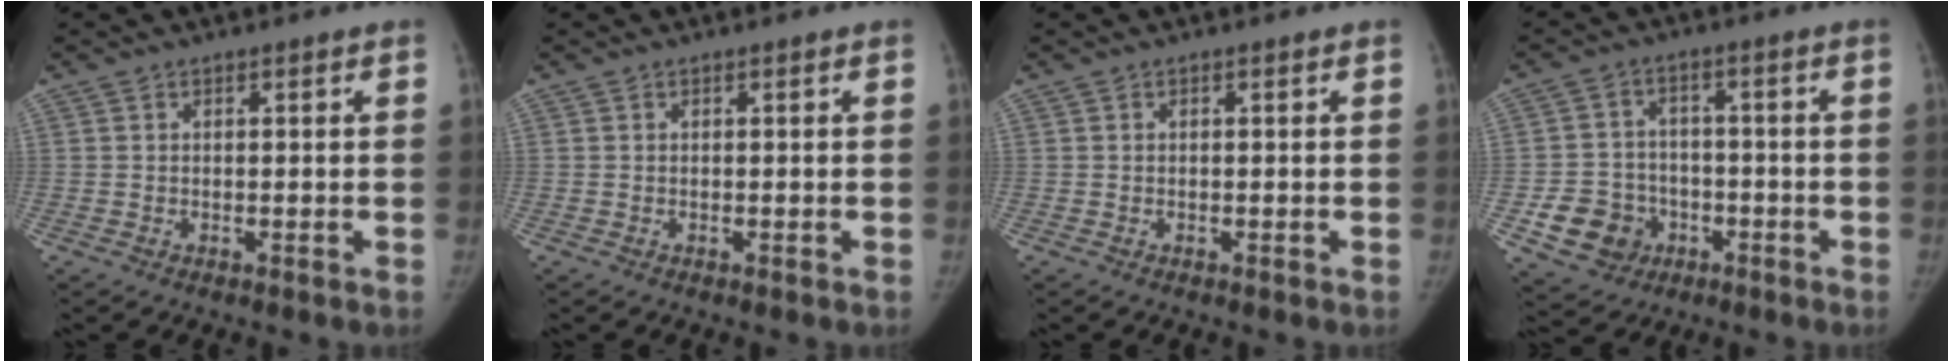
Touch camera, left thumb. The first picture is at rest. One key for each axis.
{"total": 0.0}
{"total": 0.0}
{"total": 9.3, "fx": -3.4, "fy": 8.1, "fz": 2.9, "tx": -0.032, "ty": 0.022, "tz": -0.048}